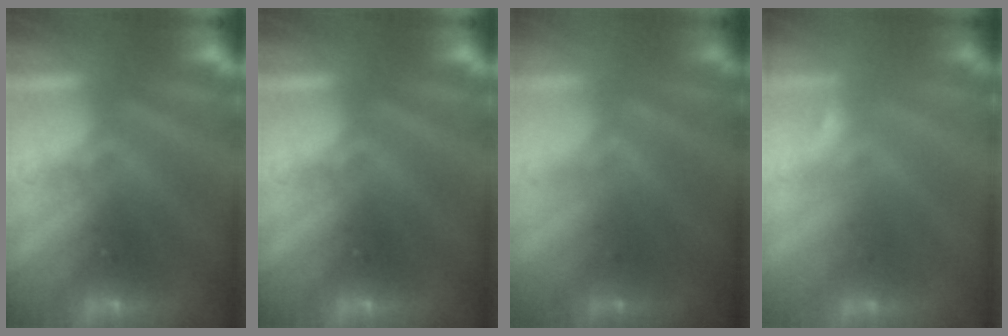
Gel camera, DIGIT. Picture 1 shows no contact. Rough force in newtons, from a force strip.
{"total": 0.0}
{"total": 1.4}
{"total": 1.5}